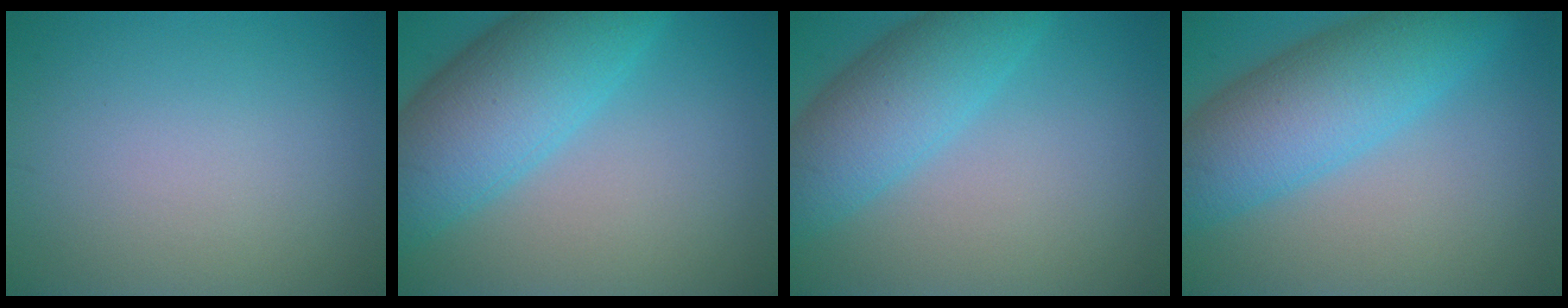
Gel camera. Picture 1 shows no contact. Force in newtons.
{"total": 9.6, "press": 9.6, "slide": 0.3}
{"total": 6.7, "press": 6.6, "slide": 0.2}
{"total": 9.1, "press": 9.1, "slide": 0.1}